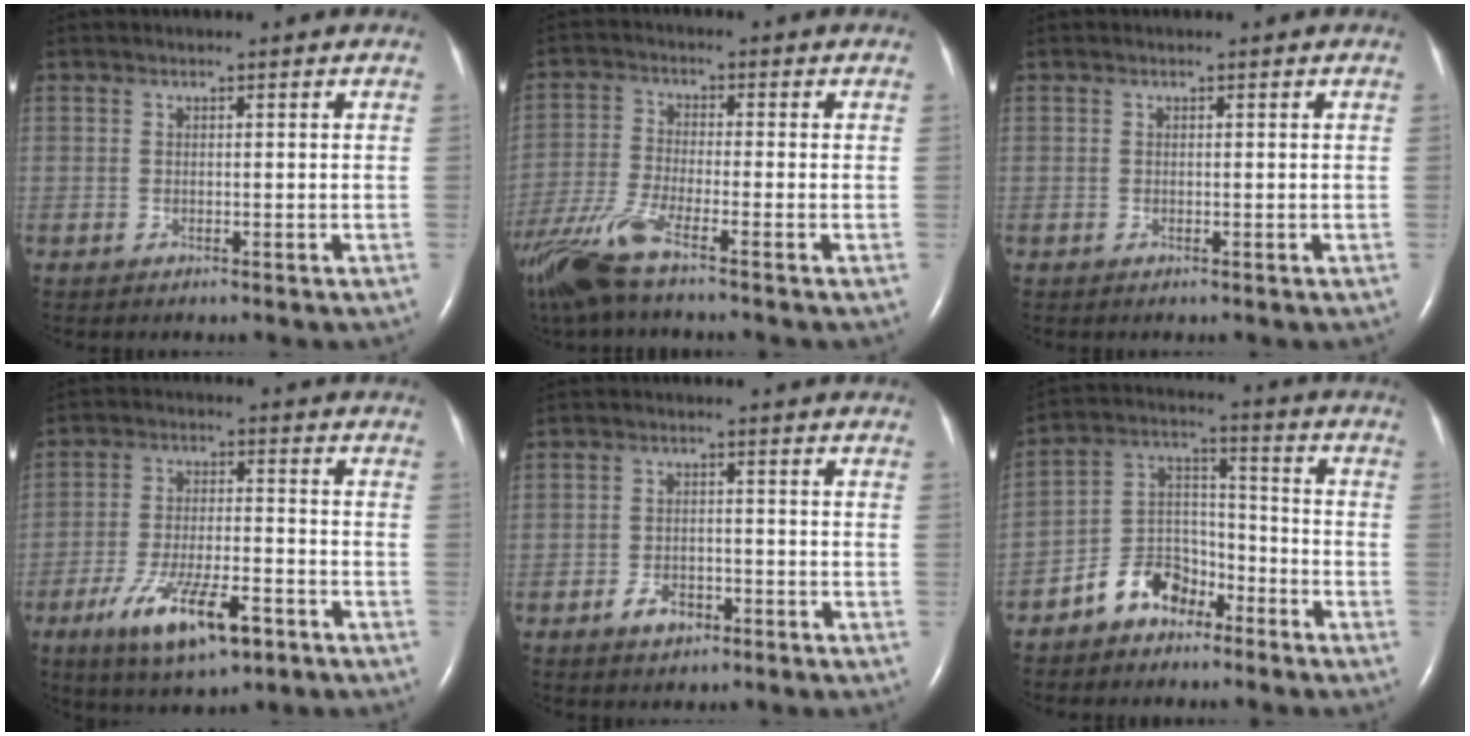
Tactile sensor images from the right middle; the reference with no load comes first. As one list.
[{"total": 10.5, "force": [-7.5, 0.9, 7.4], "torque": [-0.163, -0.028, -0.146]}, {"total": 0.0}, {"total": 11.9, "force": [-6.5, 3.4, 9.4], "torque": [-0.178, -0.013, -0.105]}, {"total": 3.6, "force": [-2.1, 2.1, 2.0], "torque": [-0.038, 0.003, -0.032]}, {"total": 8.5, "force": [-5.9, 5.1, 3.4], "torque": [-0.071, 0.026, -0.110]}]